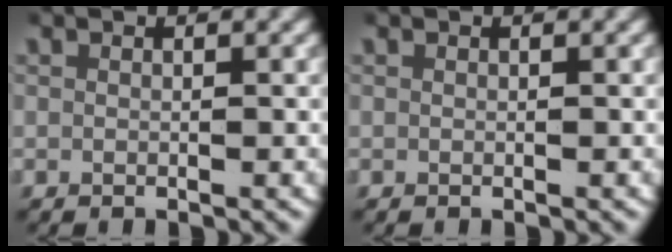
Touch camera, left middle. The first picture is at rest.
{"total": 0.0}